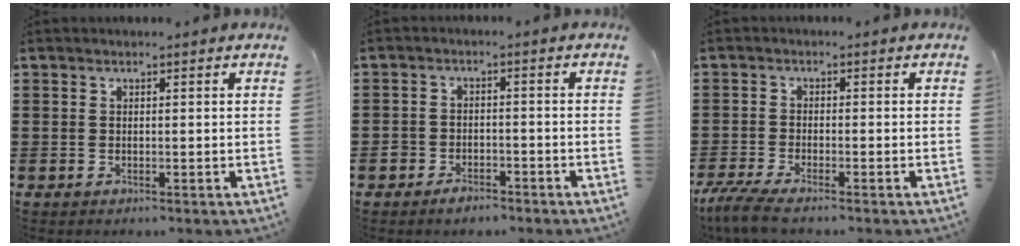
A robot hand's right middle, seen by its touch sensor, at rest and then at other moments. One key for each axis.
{"total": 2.5, "fx": -2.2, "fy": 1.1, "fz": 0.4, "tx": -0.012, "ty": 0.007, "tz": -0.045}
{"total": 3.8, "fx": -3.3, "fy": 0.0, "fz": 2.0, "tx": -0.063, "ty": -0.019, "tz": -0.070}